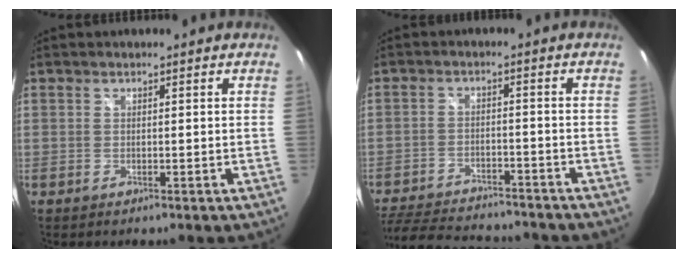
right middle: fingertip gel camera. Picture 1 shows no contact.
{"total": 19.2, "force": [-16.2, 6.2, 8.2], "torque": [-0.186, -0.015, -0.238]}